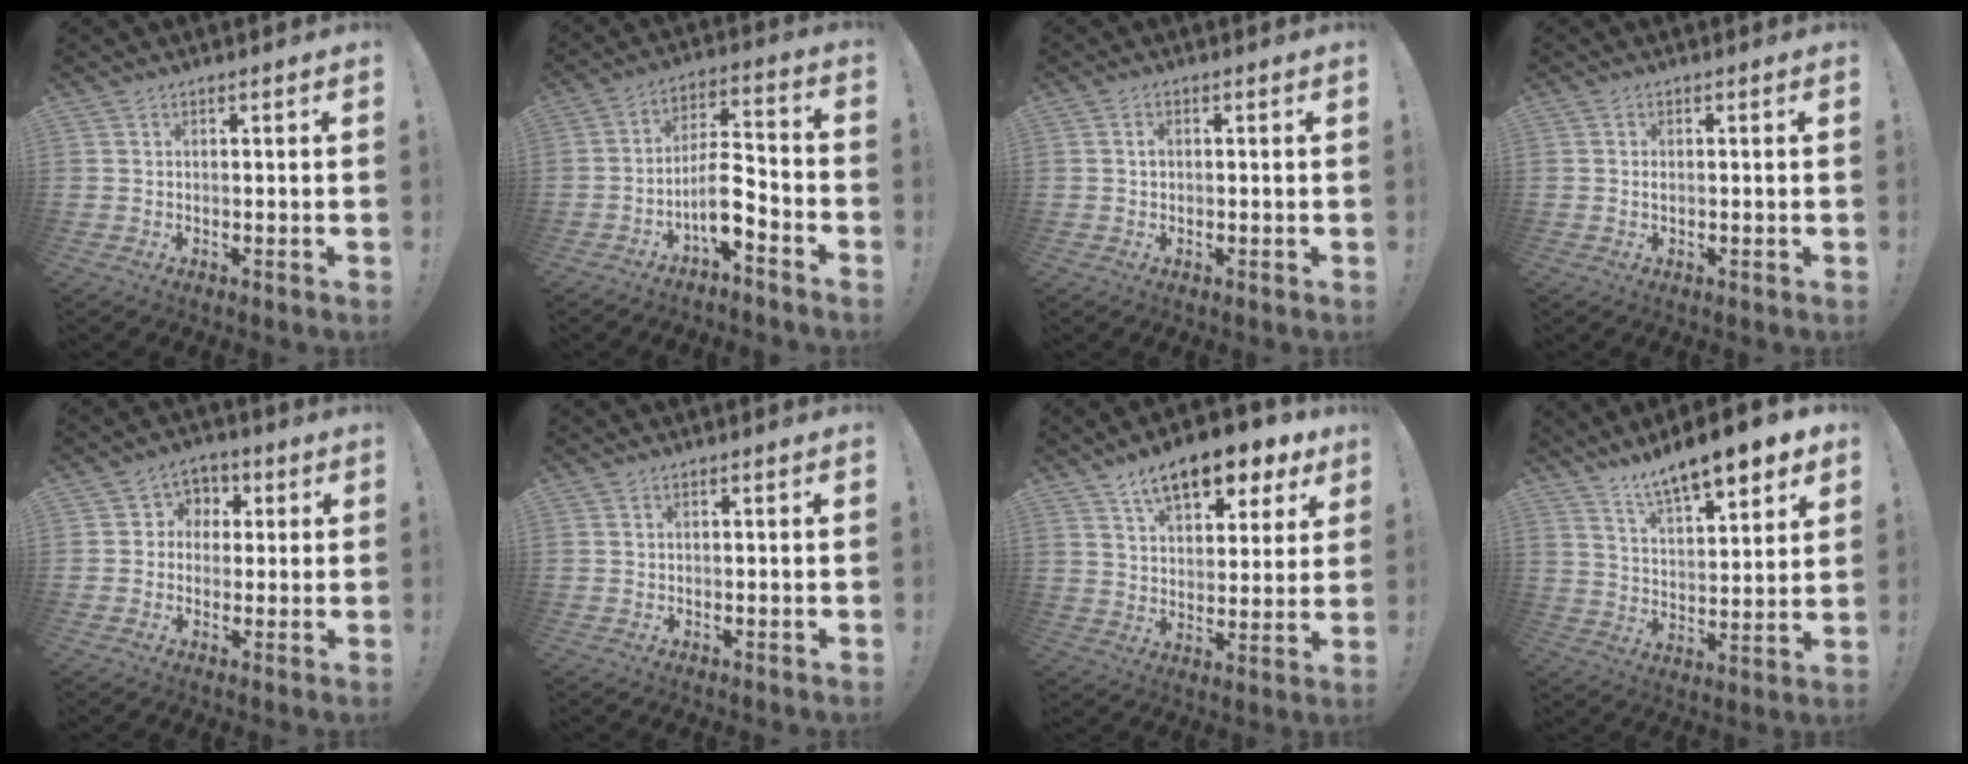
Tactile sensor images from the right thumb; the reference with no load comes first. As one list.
[{"total": 10.2, "force": [-4.8, 3.7, 8.2], "torque": [-0.154, 0.020, -0.085]}, {"total": 1.2, "force": [0.2, 0.8, 0.8], "torque": [-0.013, 0.003, 0.003]}, {"total": 0.7, "force": [0.0, 0.4, 0.6], "torque": [-0.016, 0.004, 0.000]}, {"total": 5.2, "force": [-0.5, 5.0, 1.4], "torque": [-0.014, 0.011, -0.009]}, {"total": 0.0}, {"total": 13.8, "force": [8.8, 6.3, 8.5], "torque": [-0.128, -0.049, 0.150]}, {"total": 11.6, "force": [9.7, 2.7, 5.9], "torque": [-0.101, -0.071, 0.167]}]